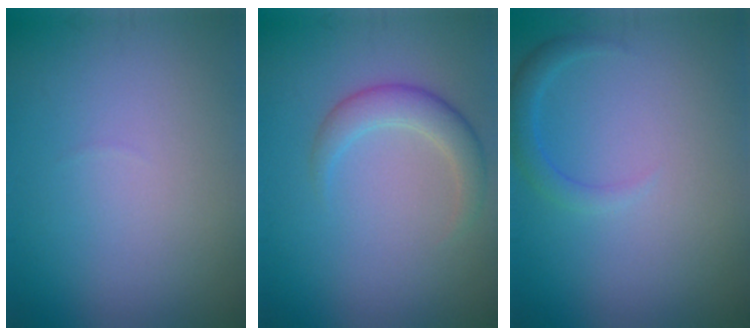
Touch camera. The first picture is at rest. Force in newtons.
{"total": 2.9, "press": 2.9, "slide": 0.2}
{"total": 1.6, "press": 1.6, "slide": 0.1}